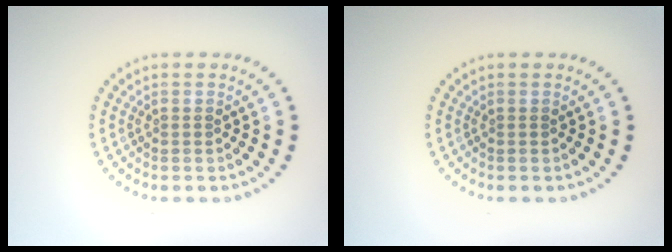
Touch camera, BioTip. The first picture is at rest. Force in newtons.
{"total": 0.0}